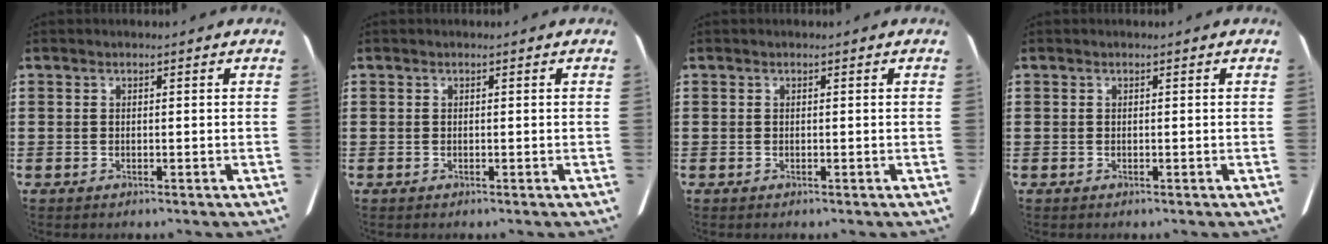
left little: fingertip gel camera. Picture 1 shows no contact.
{"total": 0.0}
{"total": 0.0}
{"total": 0.0}